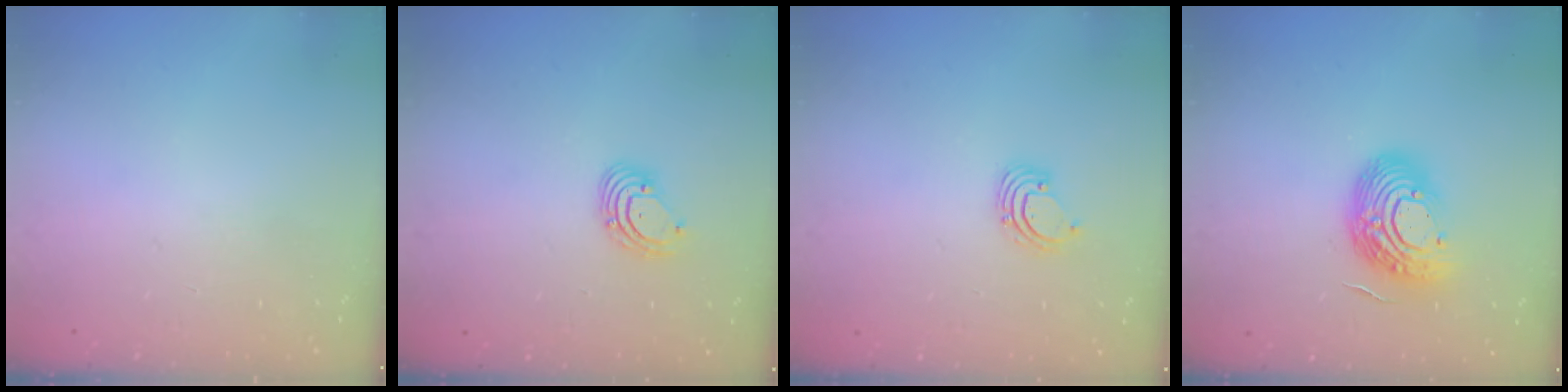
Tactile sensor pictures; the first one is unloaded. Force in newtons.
{"total": 3.7, "press": 3.7, "slide": 0.4}
{"total": 2.3, "press": 2.3, "slide": 0.2}
{"total": 16.2, "press": 16.1, "slide": 1.2}